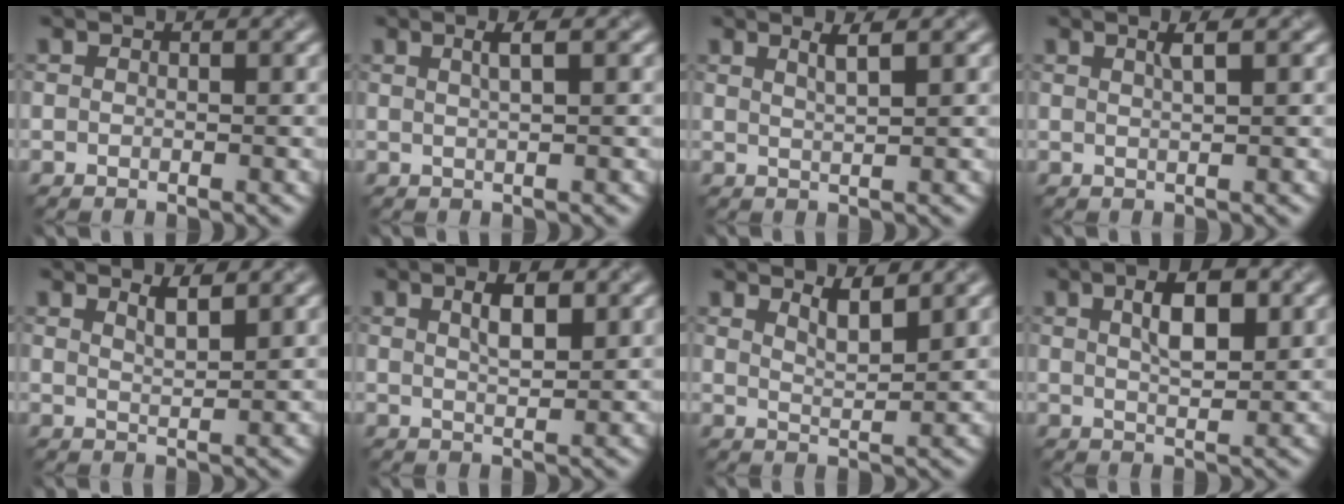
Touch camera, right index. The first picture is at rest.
{"total": 1.1, "force": [0.3, 0.0, 1.0], "torque": [-0.022, 0.009, 0.011]}
{"total": 1.1, "force": [0.6, 0.0, 0.9], "torque": [-0.019, 0.008, 0.017]}
{"total": 0.8, "force": [0.3, -0.1, 0.8], "torque": [-0.017, 0.008, 0.012]}
{"total": 1.2, "force": [1.0, 0.0, 0.7], "torque": [-0.012, 0.005, 0.025]}
{"total": 1.9, "force": [0.8, 0.3, 1.7], "torque": [-0.033, 0.010, 0.024]}
{"total": 1.7, "force": [1.5, 0.1, 0.8], "torque": [-0.015, 0.002, 0.037]}
{"total": 3.2, "force": [1.1, 0.8, 2.8], "torque": [-0.057, 0.013, 0.029]}